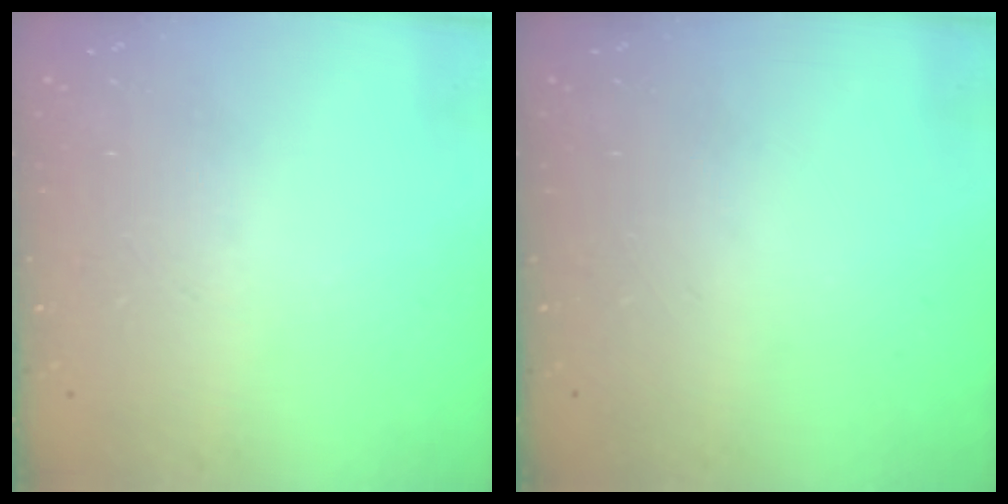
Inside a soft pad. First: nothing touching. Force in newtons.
{"total": 0.0}